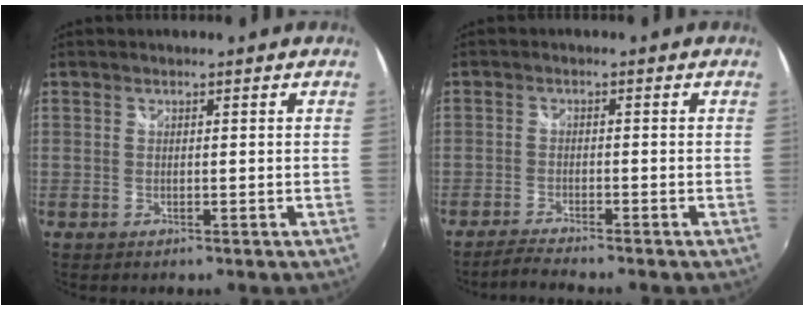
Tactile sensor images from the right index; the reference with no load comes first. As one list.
[{"total": 3.1, "force": [-2.8, -0.7, 1.0], "torque": [-0.038, -0.007, -0.058]}]